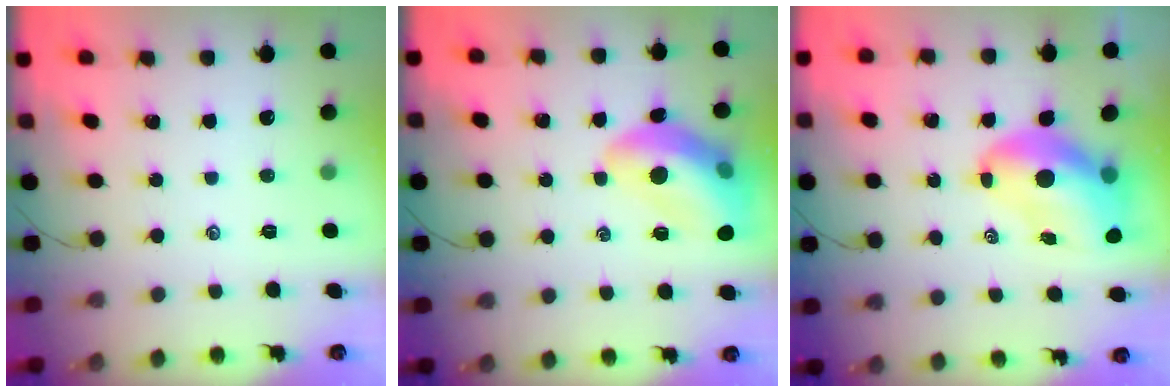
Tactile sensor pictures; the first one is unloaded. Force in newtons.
{"total": 15.8, "press": 15.6, "slide": 2.6}
{"total": 11.5, "press": 11.1, "slide": 3.1}